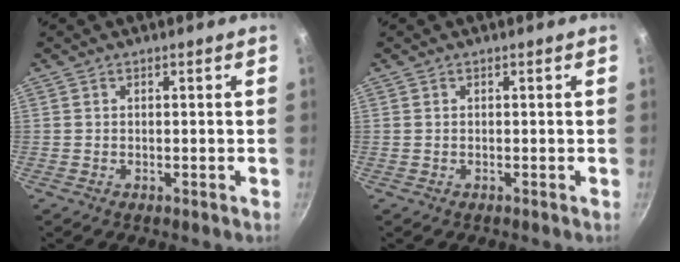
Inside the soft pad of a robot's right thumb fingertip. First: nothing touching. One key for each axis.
{"total": 0.0}